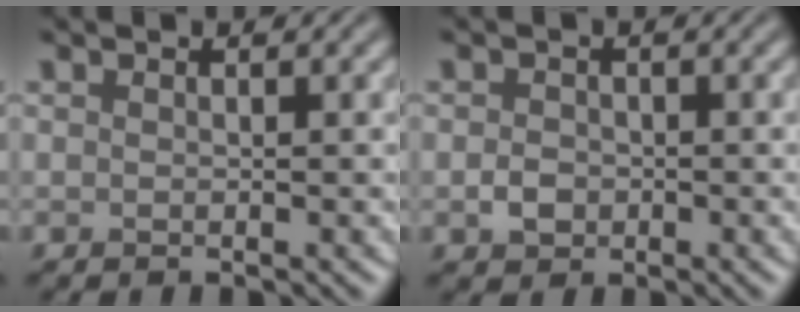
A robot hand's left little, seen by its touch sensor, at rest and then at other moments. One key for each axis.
{"total": 1.6, "fx": -0.4, "fy": 1.3, "fz": 0.7, "tx": -0.011, "ty": -0.002, "tz": -0.012}